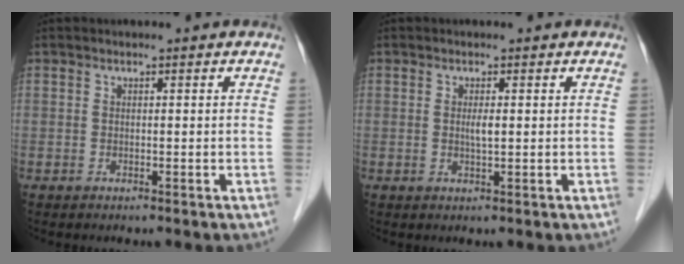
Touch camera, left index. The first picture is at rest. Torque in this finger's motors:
{"motor_torque": [0.16, 0.26, 0.06, 0.02]}